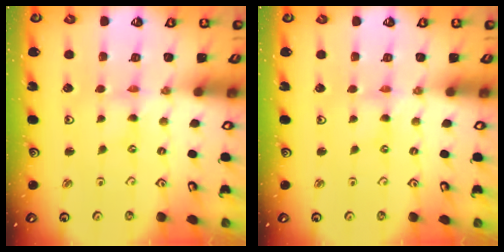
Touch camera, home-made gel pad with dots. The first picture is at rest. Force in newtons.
{"total": 0.7, "press": 0.7, "slide": 0.2}